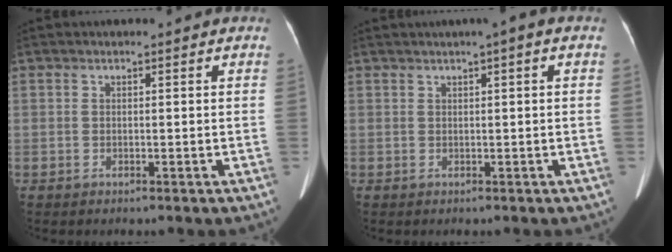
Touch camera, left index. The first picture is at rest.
{"total": 1.7, "force": [0.5, 0.1, 1.6], "torque": [-0.026, 0.012, 0.007]}